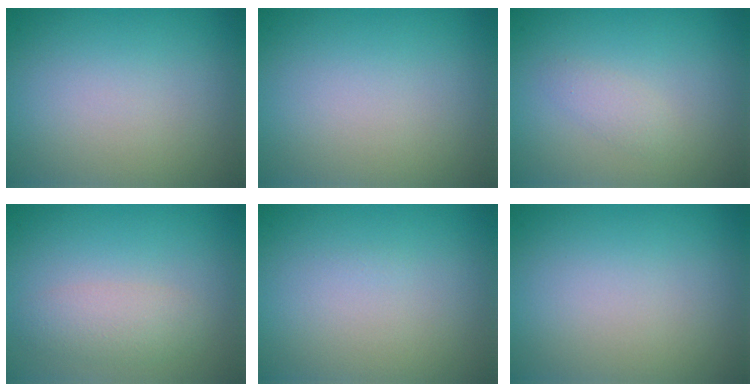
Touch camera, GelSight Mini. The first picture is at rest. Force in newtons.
{"total": 0.0}
{"total": 1.2, "press": 1.2, "slide": 0.0}
{"total": 2.3, "press": 2.3, "slide": 0.2}
{"total": 0.0}
{"total": 0.0}